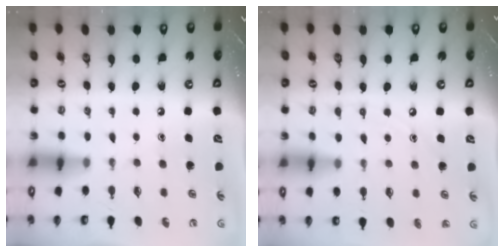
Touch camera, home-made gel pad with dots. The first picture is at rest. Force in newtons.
{"total": 5.8, "press": 5.7, "slide": 0.6}